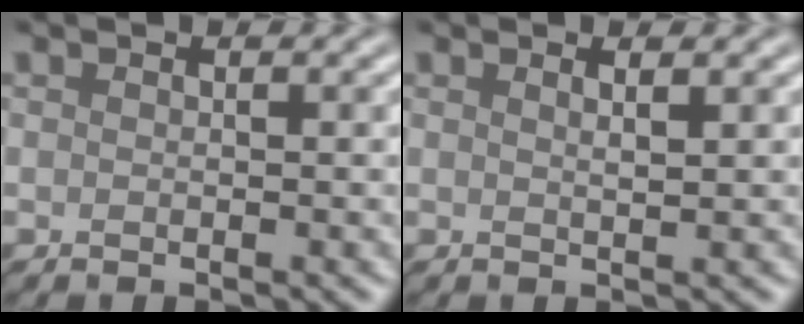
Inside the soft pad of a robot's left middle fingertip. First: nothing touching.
{"total": 1.2, "force": [0.7, 0.4, 0.9], "torque": [-0.007, 0.002, 0.006]}